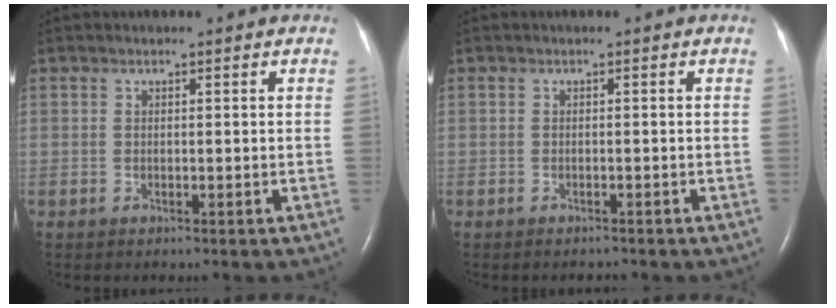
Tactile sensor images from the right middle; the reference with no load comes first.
{"total": 0.8, "force": [-0.7, 0.1, 0.1], "torque": [-0.008, -0.002, -0.011]}